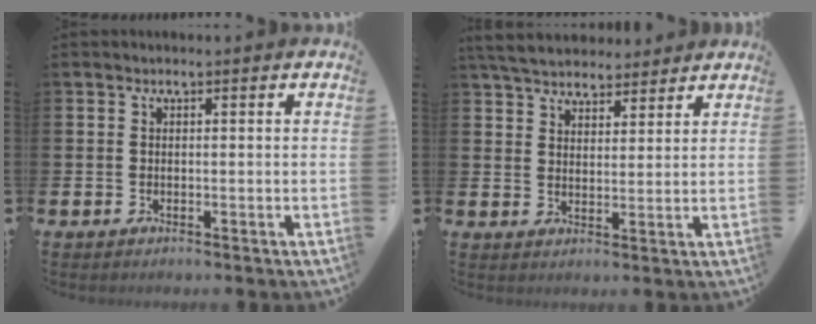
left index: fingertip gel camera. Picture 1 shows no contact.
{"total": 5.5, "force": [5.3, 1.5, 0.7], "torque": [-0.027, -0.023, 0.095]}